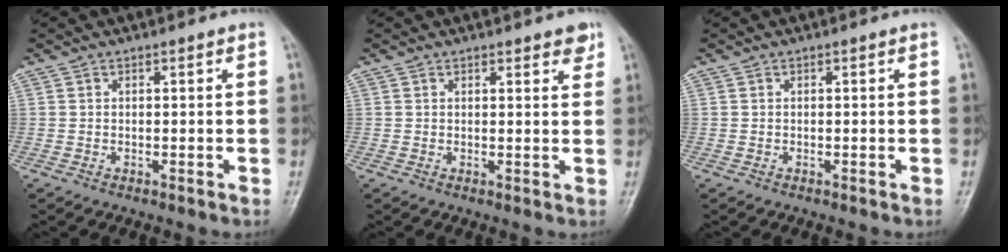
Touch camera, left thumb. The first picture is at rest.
{"total": 3.0, "force": [2.2, 1.1, 1.7], "torque": [-0.004, -0.010, 0.025]}
{"total": 0.0}